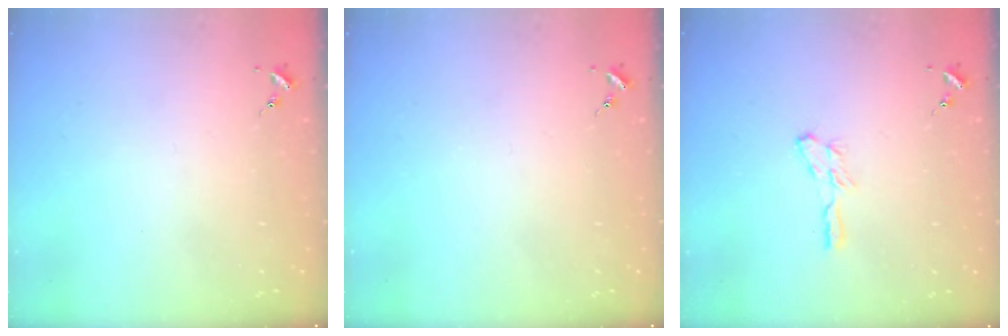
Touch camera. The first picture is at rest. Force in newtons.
{"total": 0.0}
{"total": 4.7, "press": 4.7, "slide": 0.7}